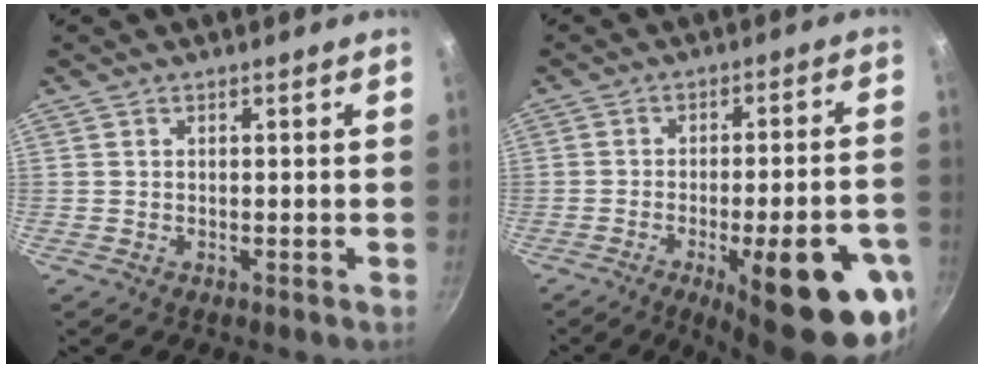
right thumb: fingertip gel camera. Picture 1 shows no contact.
{"total": 21.4, "force": [-8.8, 6.0, 18.6], "torque": [-0.211, 0.023, -0.110]}